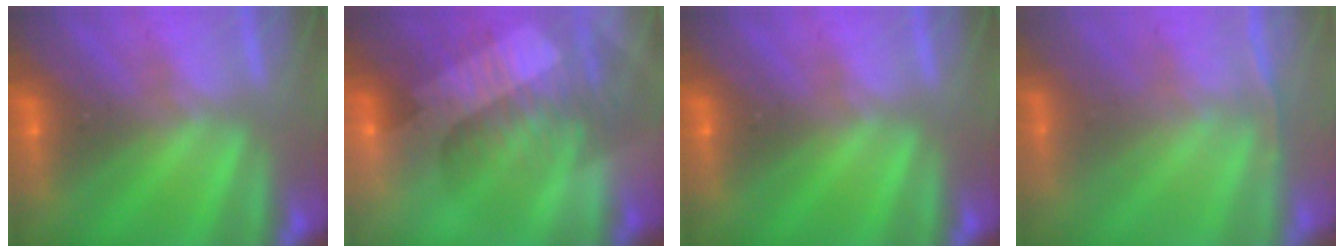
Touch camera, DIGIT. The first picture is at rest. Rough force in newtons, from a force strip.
{"total": 3.3}
{"total": 0.0}
{"total": 1.1}